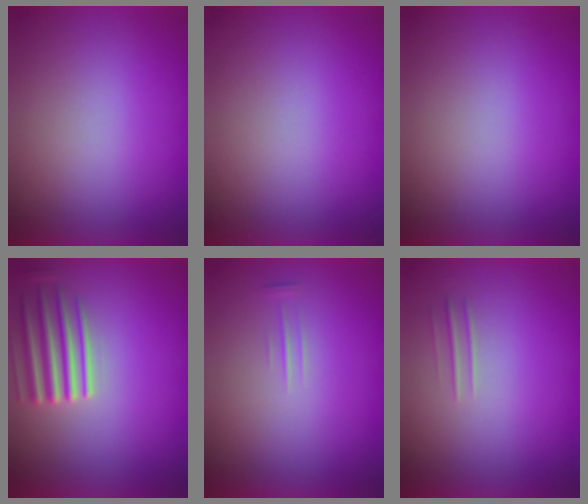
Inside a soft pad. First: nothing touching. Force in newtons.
{"total": 0.0}
{"total": 0.0}
{"total": 4.3}
{"total": 1.4}
{"total": 1.7}